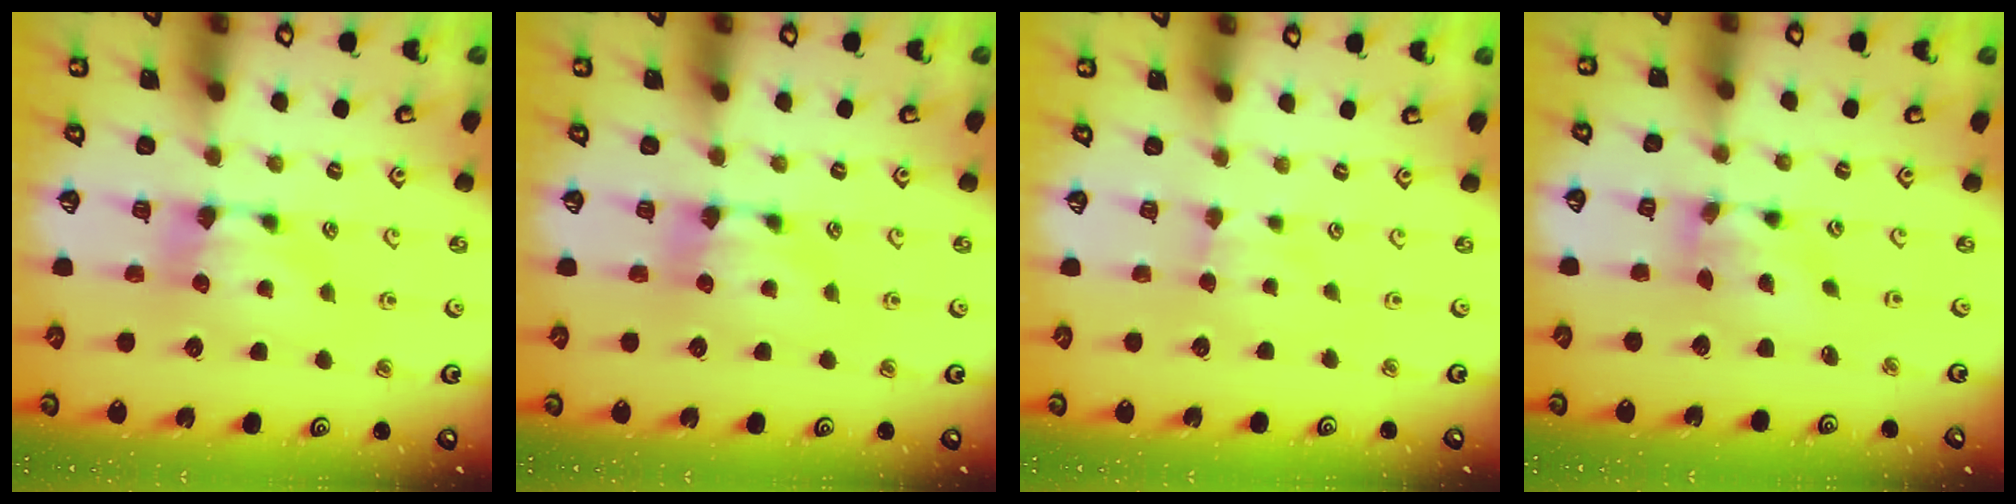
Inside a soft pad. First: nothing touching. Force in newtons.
{"total": 0.0}
{"total": 2.7, "press": 2.6, "slide": 0.4}
{"total": 4.1, "press": 3.5, "slide": 2.2}